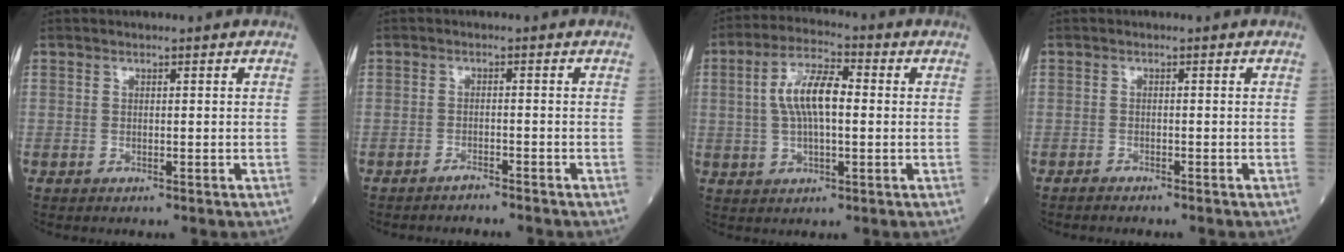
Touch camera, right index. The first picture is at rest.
{"total": 2.0, "force": [-2.0, -0.1, 0.3], "torque": [-0.003, -0.001, -0.027]}
{"total": 8.6, "force": [0.8, 2.9, 8.1], "torque": [-0.161, 0.017, 0.011]}
{"total": 1.3, "force": [-1.3, 0.0, 0.4], "torque": [-0.010, -0.001, -0.019]}